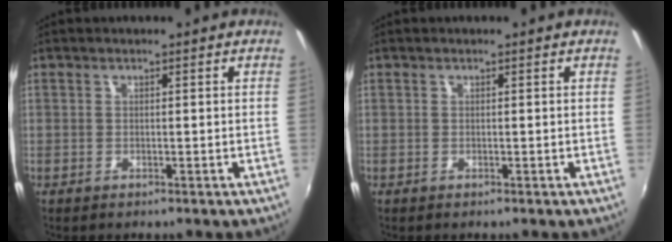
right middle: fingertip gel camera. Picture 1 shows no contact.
{"total": 0.0}